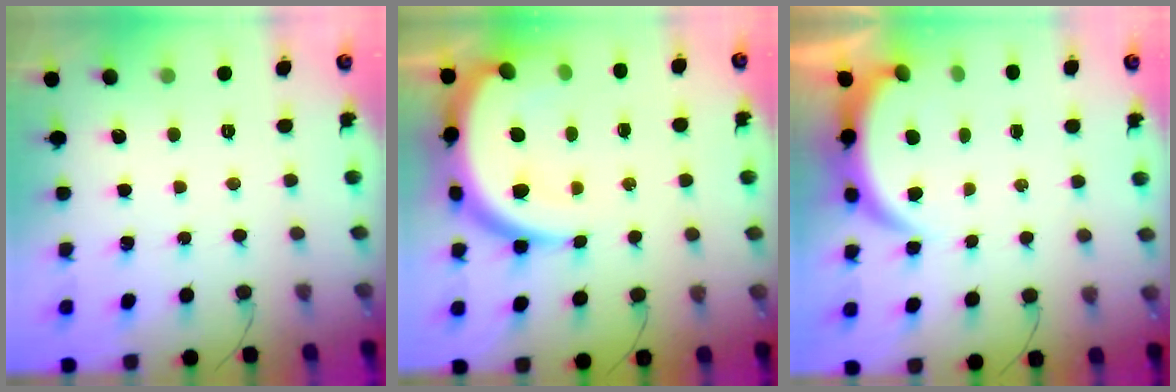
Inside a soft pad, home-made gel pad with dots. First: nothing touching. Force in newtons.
{"total": 14.9, "press": 14.8, "slide": 1.8}
{"total": 5.4, "press": 5.4, "slide": 0.4}